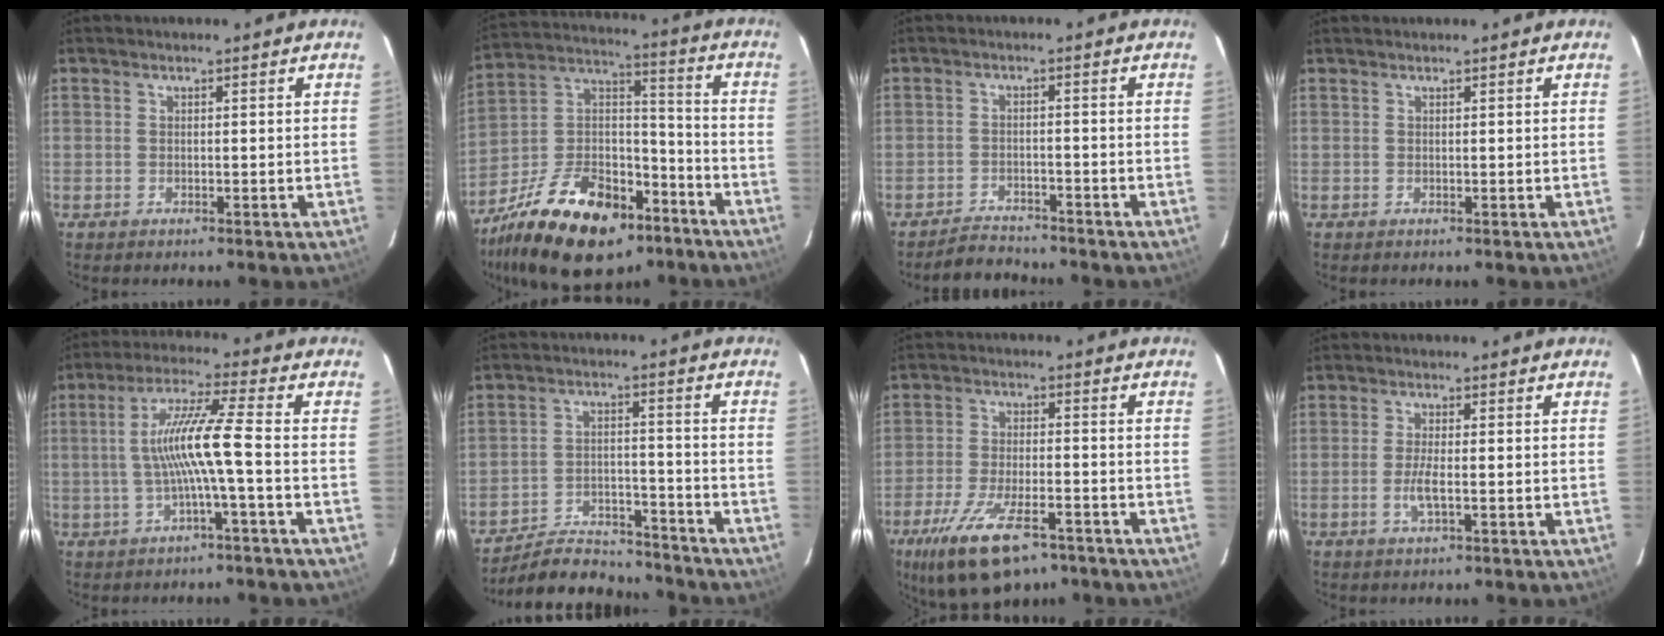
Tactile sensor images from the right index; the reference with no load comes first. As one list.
[{"total": 24.1, "force": [-15.2, 12.3, 14.1], "torque": [-0.277, 0.018, -0.239]}, {"total": 4.2, "force": [-4.1, 0.7, -0.3], "torque": [-0.011, 0.001, -0.064]}, {"total": 1.1, "force": [0.6, -0.7, -0.6], "torque": [0.008, -0.001, 0.013]}, {"total": 8.8, "force": [-1.4, -1.7, 8.5], "torque": [-0.164, 0.003, -0.018]}, {"total": 13.5, "force": [-12.8, 3.5, 2.6], "torque": [-0.070, 0.013, -0.184]}, {"total": 14.7, "force": [-9.8, 5.4, 9.5], "torque": [-0.201, -0.036, -0.163]}, {"total": 3.2, "force": [-0.9, 0.3, 3.1], "torque": [-0.063, -0.005, -0.018]}]